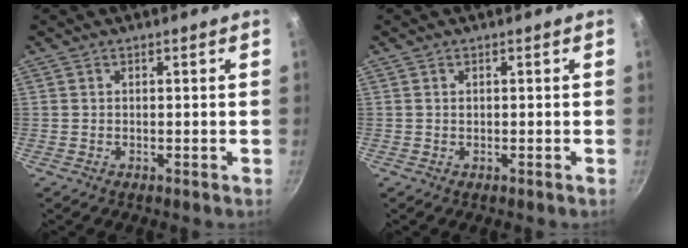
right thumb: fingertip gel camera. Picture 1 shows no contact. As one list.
[{"total": 0.0}]